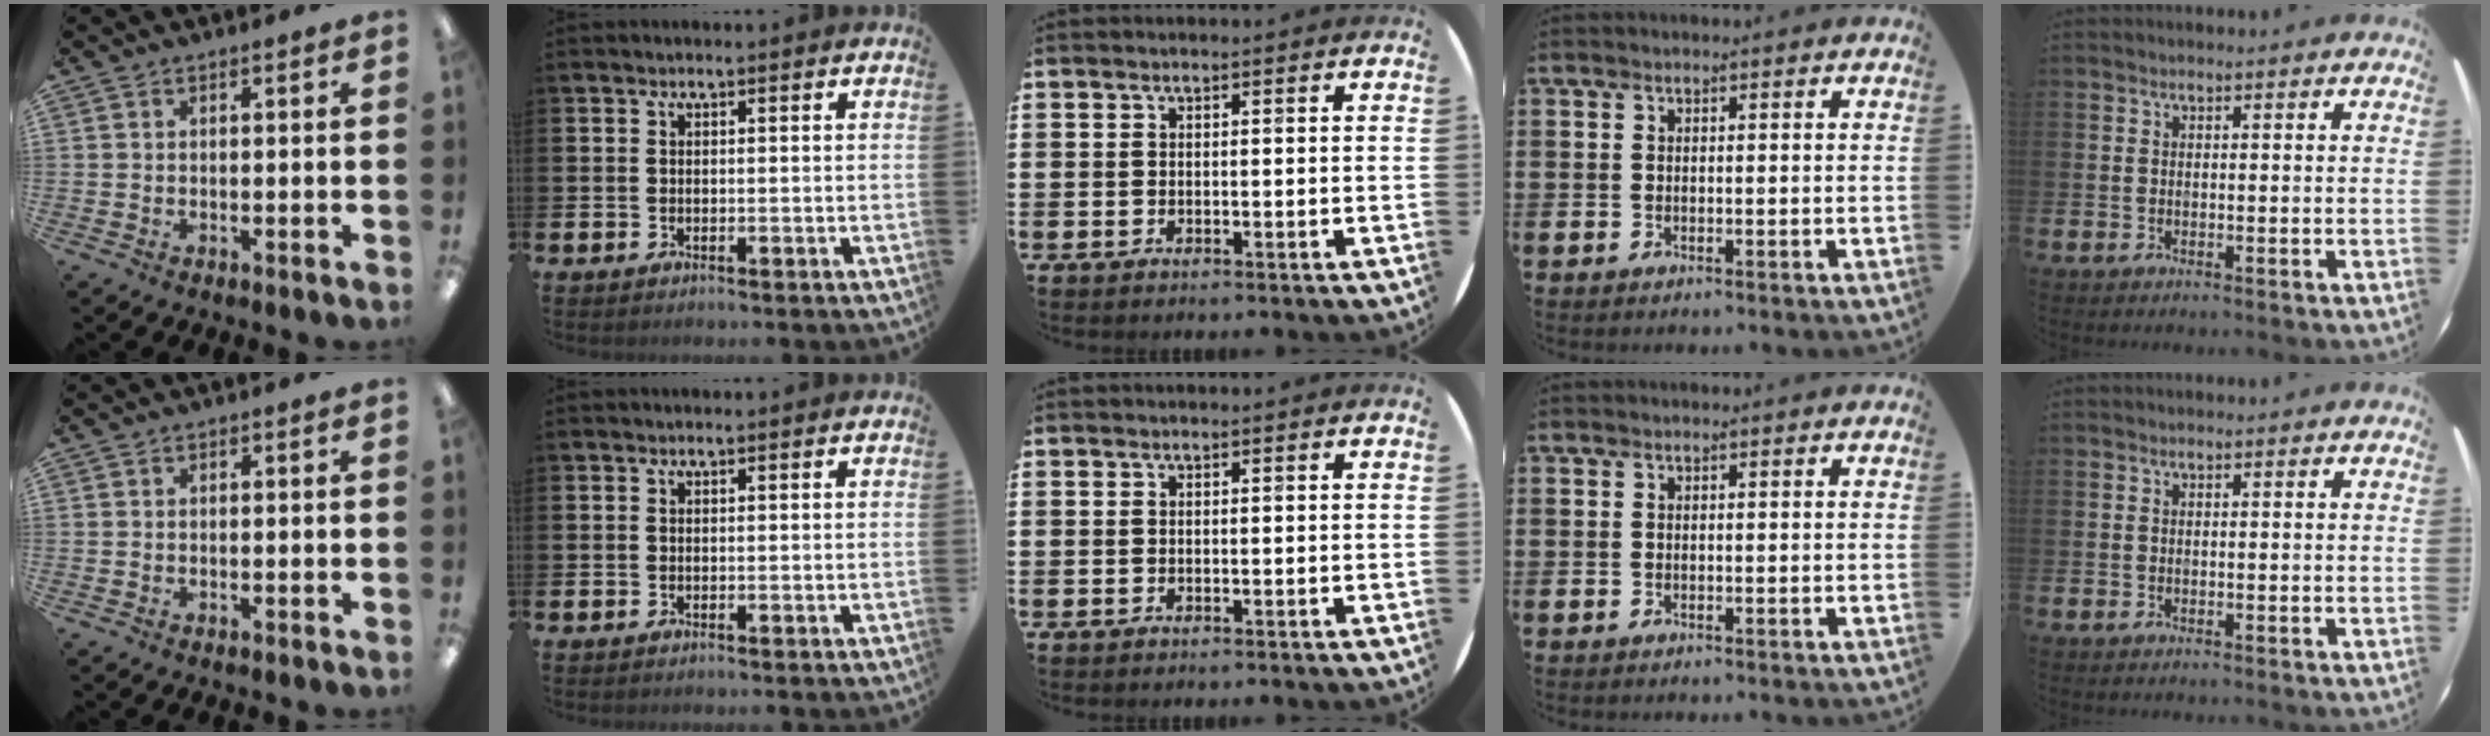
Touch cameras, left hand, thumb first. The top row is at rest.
{}